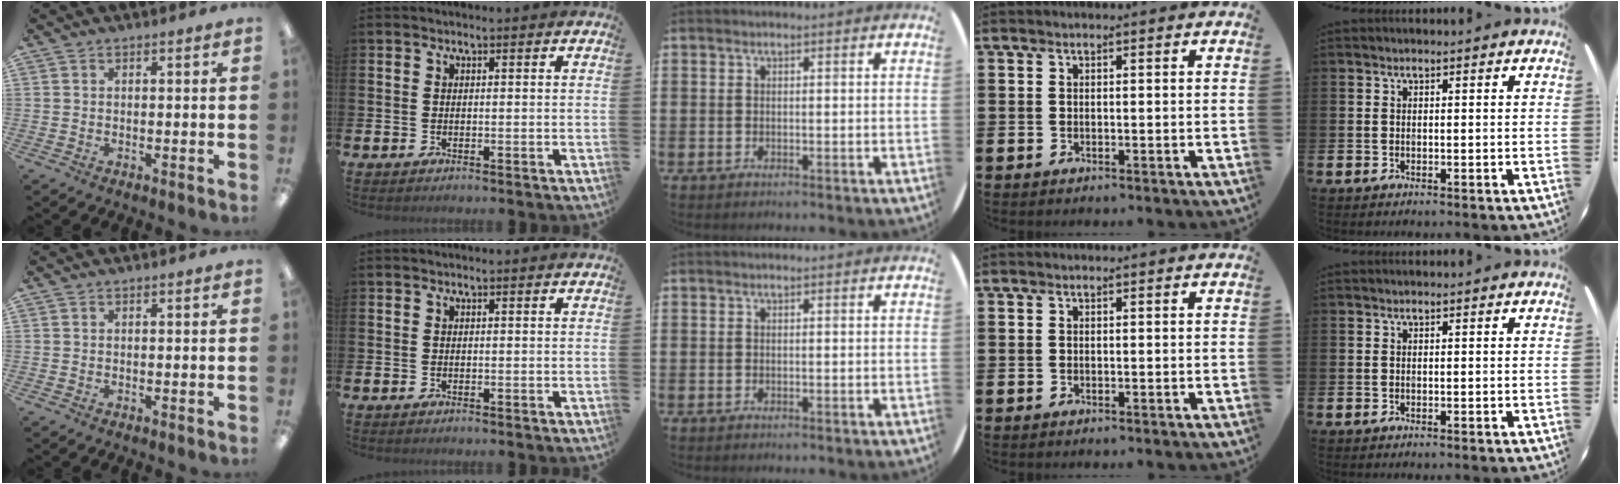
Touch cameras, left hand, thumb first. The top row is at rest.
{}